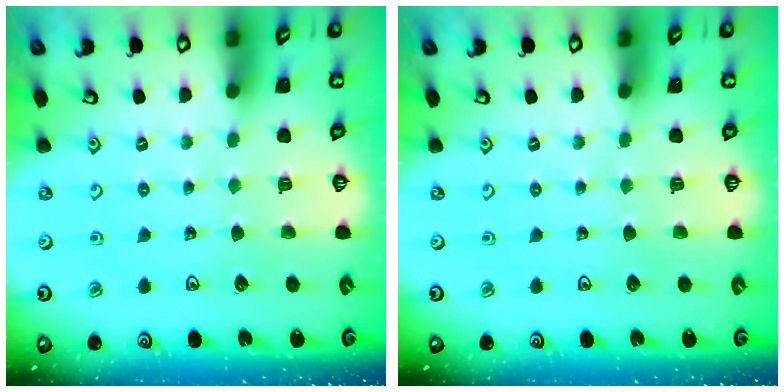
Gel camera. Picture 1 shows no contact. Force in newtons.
{"total": 0.0}